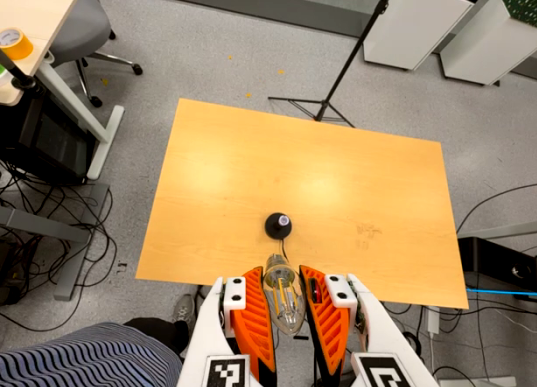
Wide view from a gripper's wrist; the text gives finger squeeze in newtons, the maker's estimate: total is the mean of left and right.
{"total": 23.8, "left": 26.7, "right": 20.9}